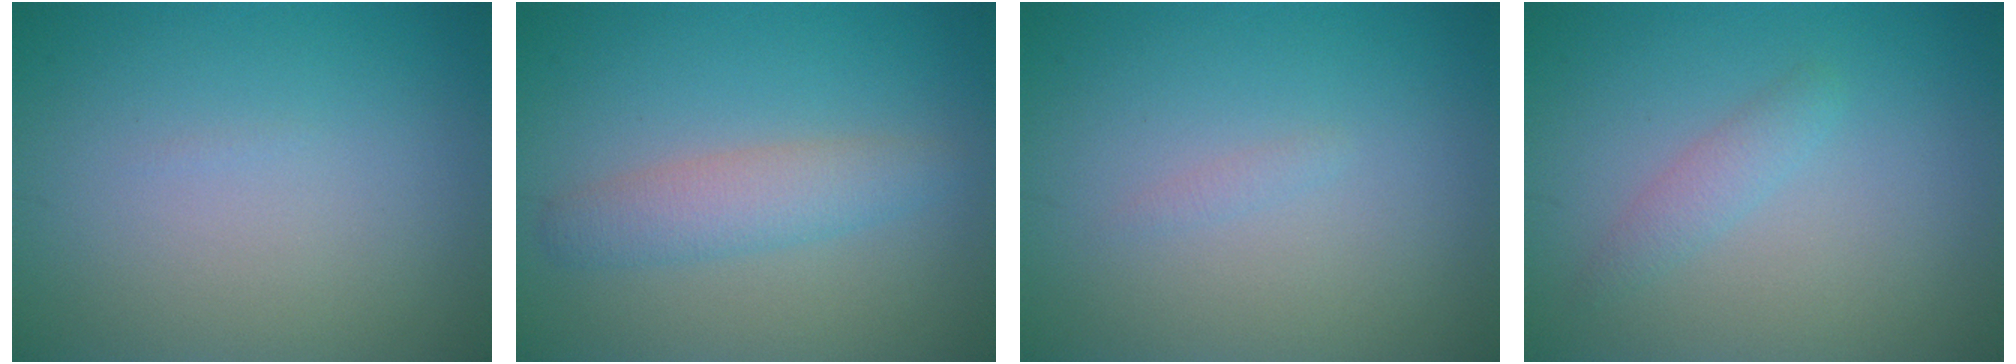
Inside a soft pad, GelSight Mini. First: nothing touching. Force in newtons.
{"total": 3.0, "press": 3.0, "slide": 0.1}
{"total": 0.5, "press": 0.5, "slide": 0.1}
{"total": 1.4, "press": 1.4, "slide": 0.0}